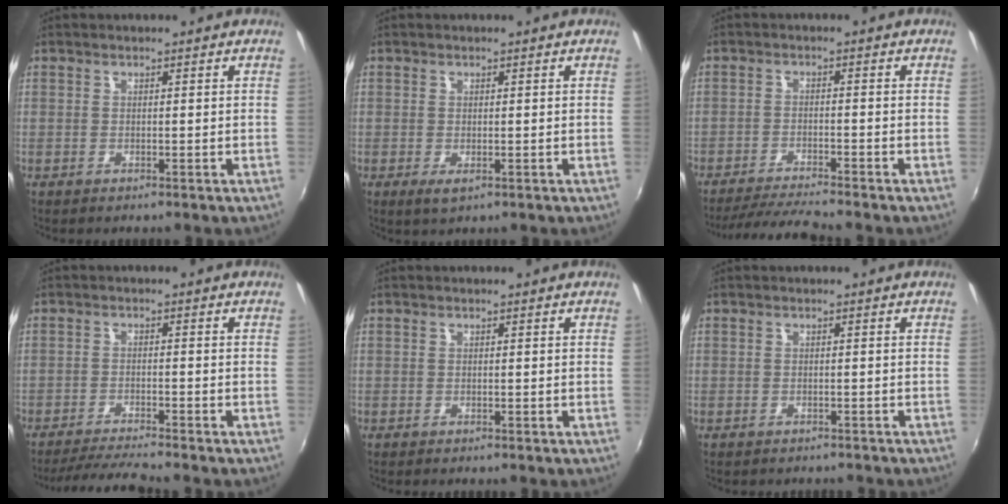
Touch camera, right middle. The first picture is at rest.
{"total": 1.2, "force": [-0.1, 0.9, 0.9], "torque": [-0.016, -0.003, 0.000]}
{"total": 7.7, "force": [-7.1, -0.4, 2.9], "torque": [-0.076, -0.009, -0.125]}
{"total": 7.0, "force": [-6.4, -0.6, 2.6], "torque": [-0.070, -0.009, -0.112]}
{"total": 0.0}
{"total": 2.3, "force": [-2.0, 1.0, 0.5], "torque": [-0.012, -0.004, -0.026]}